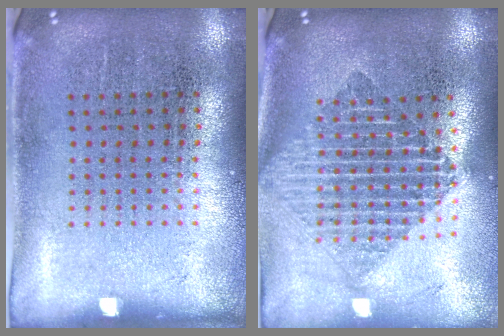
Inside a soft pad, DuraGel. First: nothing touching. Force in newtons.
{"total": 1.9, "press": 1.6, "slide": 1.1}